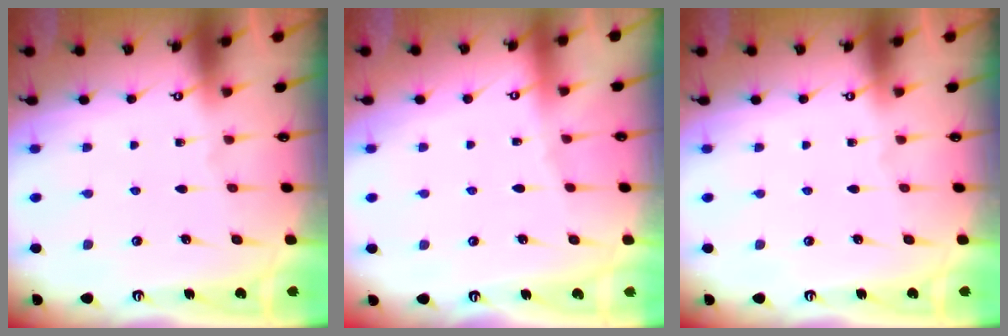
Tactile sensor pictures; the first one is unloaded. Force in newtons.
{"total": 2.4, "press": 2.4, "slide": 0.4}
{"total": 0.0}